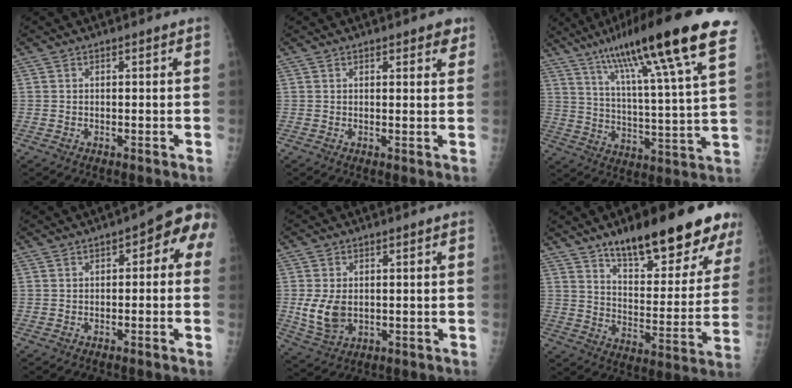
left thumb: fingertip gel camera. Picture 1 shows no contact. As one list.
[{"total": 2.8, "force": [1.9, 1.2, 1.7], "torque": [-0.004, -0.007, 0.020]}, {"total": 24.7, "force": [15.3, 2.3, 19.2], "torque": [-0.300, -0.030, 0.237]}, {"total": 6.6, "force": [0.7, 3.3, 5.7], "torque": [-0.037, 0.026, -0.005]}, {"total": 7.2, "force": [-0.2, 4.9, 5.3], "torque": [-0.095, -0.008, 0.008]}, {"total": 23.1, "force": [15.6, 7.1, 15.5], "torque": [-0.173, -0.068, 0.234]}]